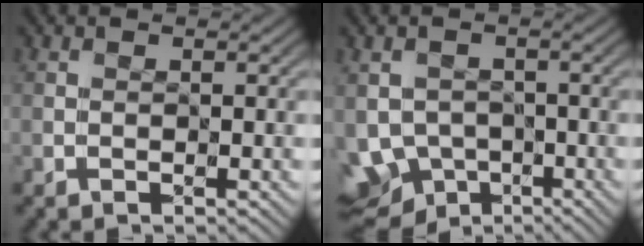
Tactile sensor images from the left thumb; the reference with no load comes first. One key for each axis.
{"total": 7.1, "fx": -4.3, "fy": 5.2, "fz": 2.1, "tx": -0.047, "ty": -0.016, "tz": -0.068}